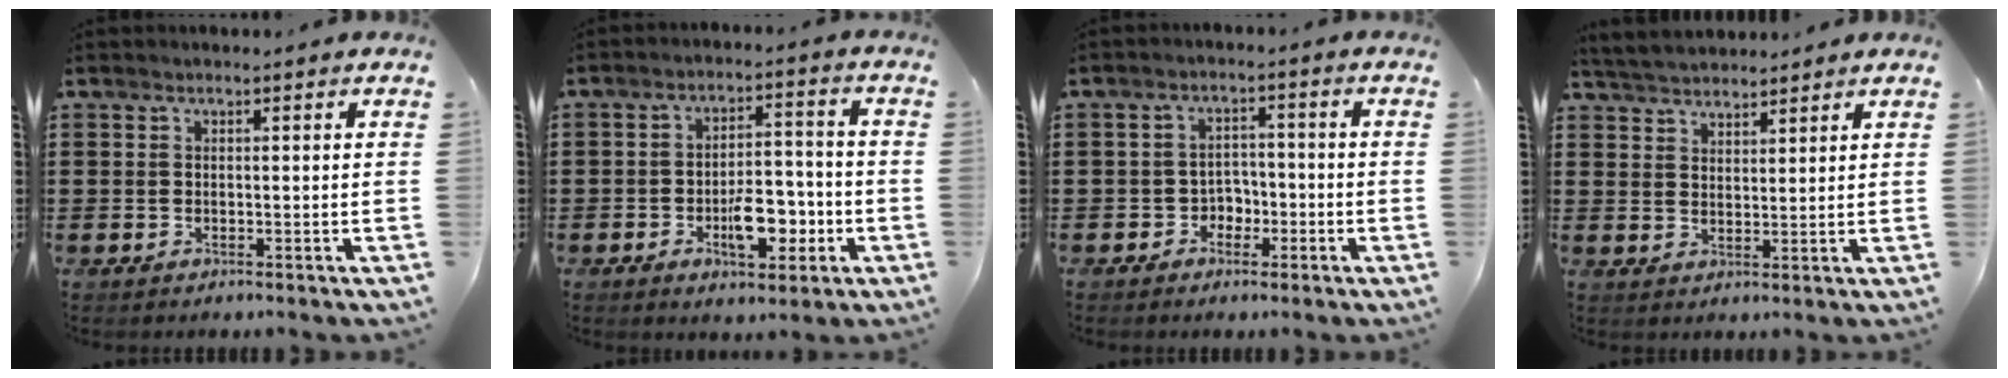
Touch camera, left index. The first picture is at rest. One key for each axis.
{"total": 8.0, "fx": -2.7, "fy": 3.9, "fz": 6.4, "tx": -0.103, "ty": 0.008, "tz": -0.047}
{"total": 3.0, "fx": -2.0, "fy": 2.1, "fz": 0.9, "tx": -0.026, "ty": 0.007, "tz": -0.046}
{"total": 3.5, "fx": 3.4, "fy": 0.6, "fz": 0.1, "tx": -0.015, "ty": -0.006, "tz": 0.063}